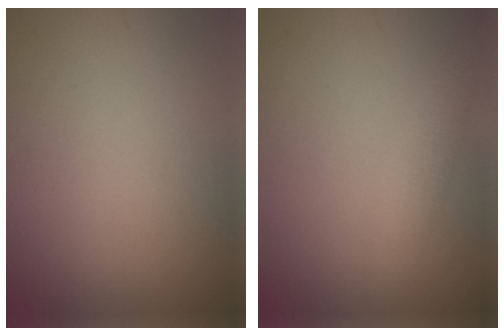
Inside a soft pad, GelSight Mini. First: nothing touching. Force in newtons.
{"total": 2.9, "press": 2.9, "slide": 0.2}